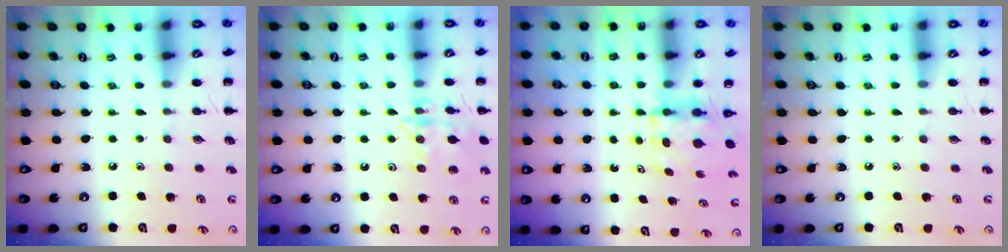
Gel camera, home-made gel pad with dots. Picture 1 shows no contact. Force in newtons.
{"total": 13.2, "press": 13.2, "slide": 0.6}
{"total": 3.9, "press": 3.9, "slide": 0.3}
{"total": 0.0}